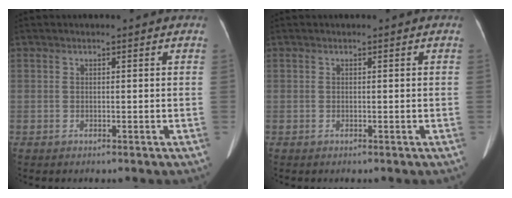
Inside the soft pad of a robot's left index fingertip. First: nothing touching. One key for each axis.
{"total": 0.0}